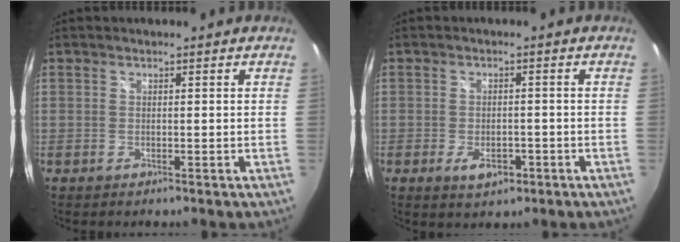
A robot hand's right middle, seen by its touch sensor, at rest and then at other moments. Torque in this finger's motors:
{"motor_torque": [0.90, -0.66, 0.04, 0.06]}